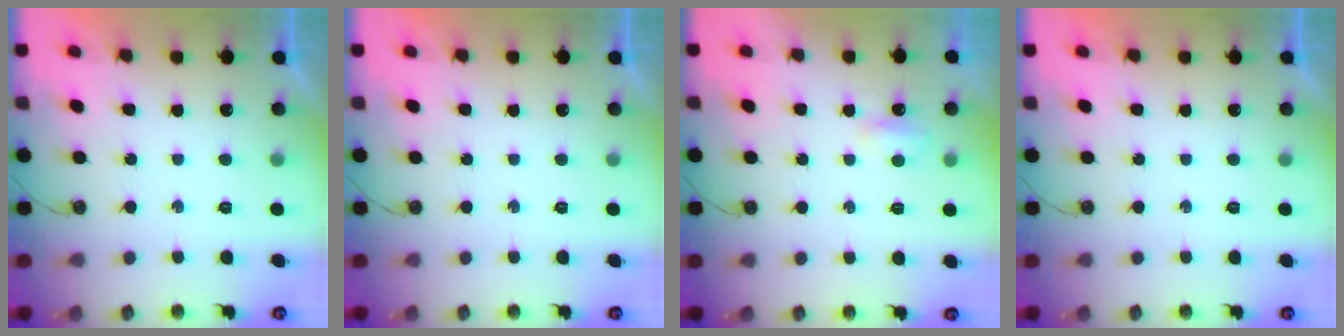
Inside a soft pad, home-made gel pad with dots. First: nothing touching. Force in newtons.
{"total": 0.0}
{"total": 2.9, "press": 2.9, "slide": 0.6}
{"total": 0.0}